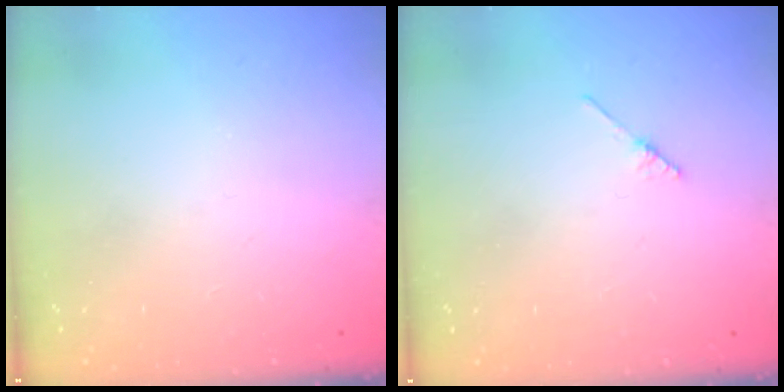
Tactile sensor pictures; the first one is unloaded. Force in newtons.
{"total": 2.1, "press": 2.1, "slide": 0.1}